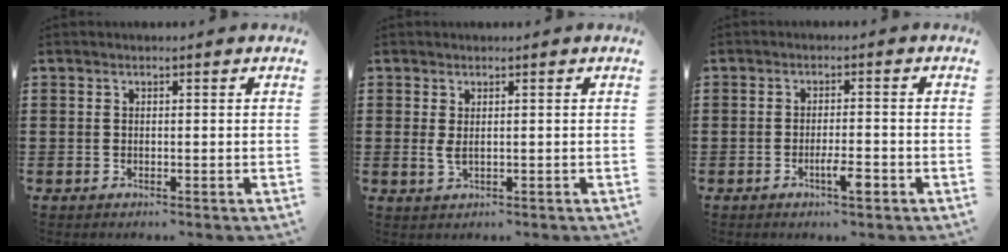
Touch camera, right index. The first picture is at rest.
{"total": 1.7, "force": [0.4, 0.4, 1.6], "torque": [-0.040, -0.005, 0.005]}
{"total": 3.8, "force": [-2.0, 0.7, 3.2], "torque": [-0.058, -0.003, -0.036]}